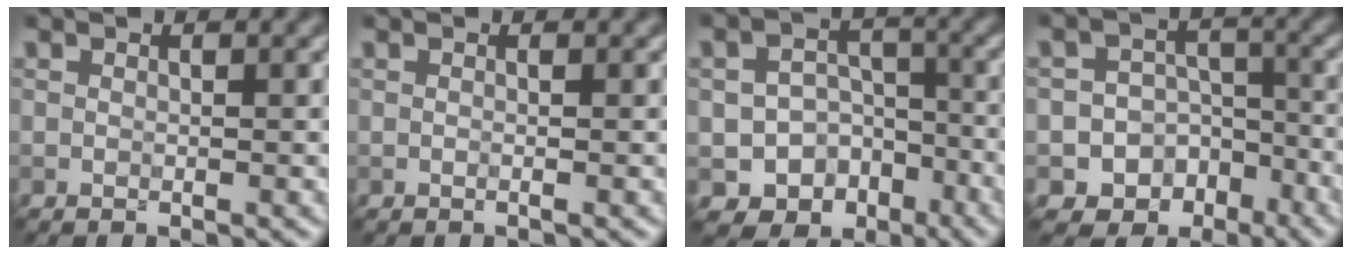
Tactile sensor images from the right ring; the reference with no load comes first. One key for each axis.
{"total": 0.6, "fx": 0.1, "fy": 0.2, "fz": 0.5, "tx": -0.007, "ty": -0.013, "tz": -0.006}
{"total": 7.4, "fx": -4.3, "fy": 5.6, "fz": 2.3, "tx": -0.012, "ty": -0.004, "tz": -0.067}
{"total": 8.4, "fx": -5.1, "fy": 6.5, "fz": 1.4, "tx": 0.003, "ty": -0.011, "tz": -0.090}